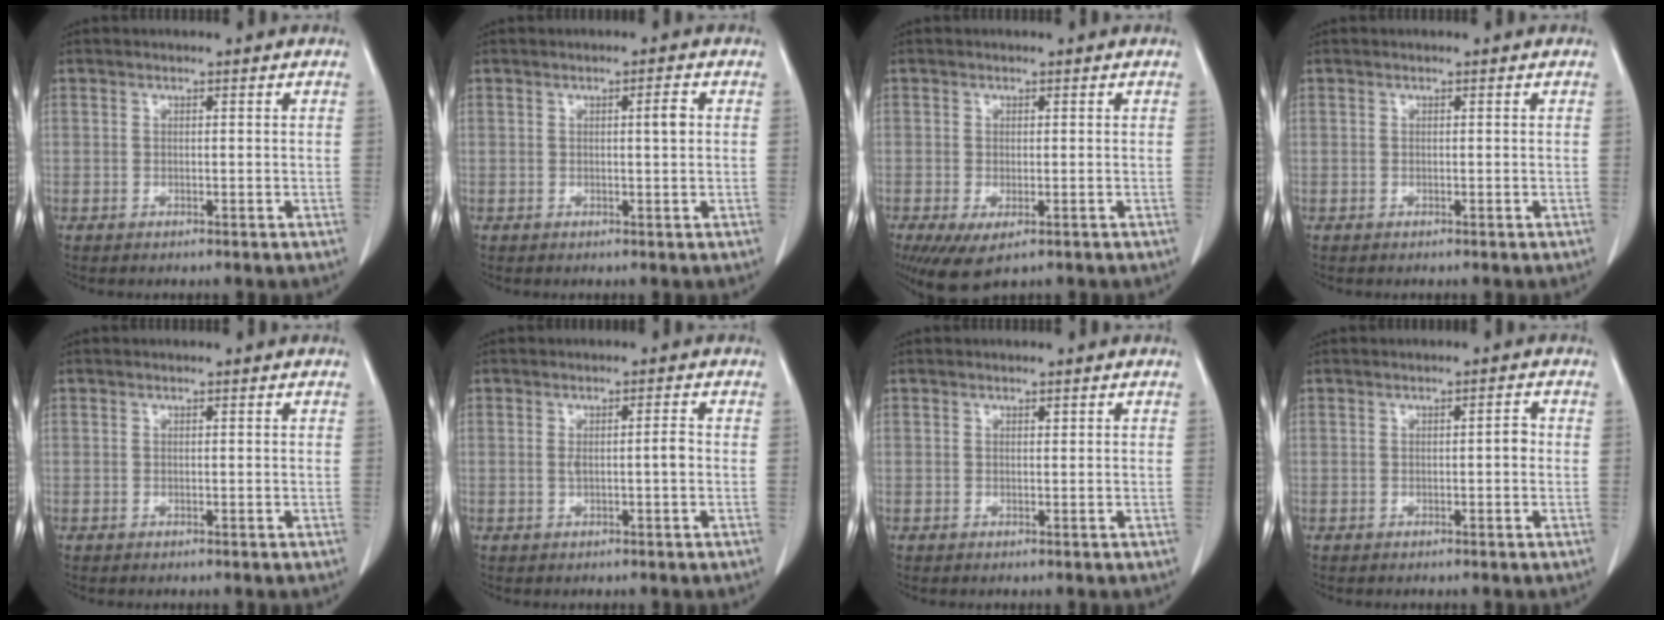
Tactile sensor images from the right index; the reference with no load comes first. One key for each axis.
{"total": 1.9, "fx": 0.3, "fy": 0.1, "fz": 1.9, "tx": -0.030, "ty": 0.002, "tz": 0.005}
{"total": 5.1, "fx": -2.7, "fy": 1.9, "fz": 3.9, "tx": -0.059, "ty": -0.016, "tz": -0.037}
{"total": 0.0}
{"total": 0.0}
{"total": 2.4, "fx": -0.2, "fy": 0.2, "fz": 2.4, "tx": -0.043, "ty": 0.003, "tz": -0.001}
{"total": 0.0}
{"total": 1.4, "fx": -0.1, "fy": 0.4, "fz": 1.3, "tx": -0.018, "ty": 0.003, "tz": -0.002}